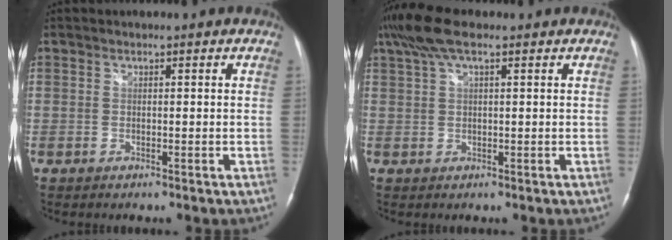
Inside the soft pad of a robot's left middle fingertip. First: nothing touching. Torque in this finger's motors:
{"motor_torque": [0.90, -0.70, 0.36, 0.12]}